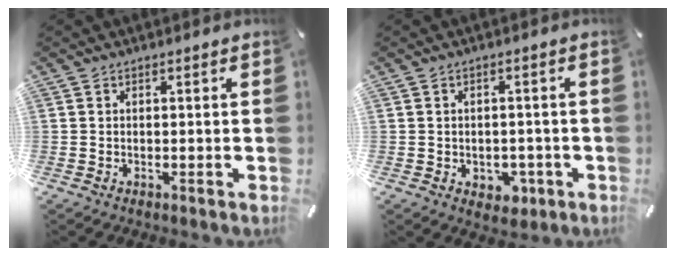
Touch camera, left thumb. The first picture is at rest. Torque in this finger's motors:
{"motor_torque": [0.00, 0.04, 0.14, -0.10, 0.00]}